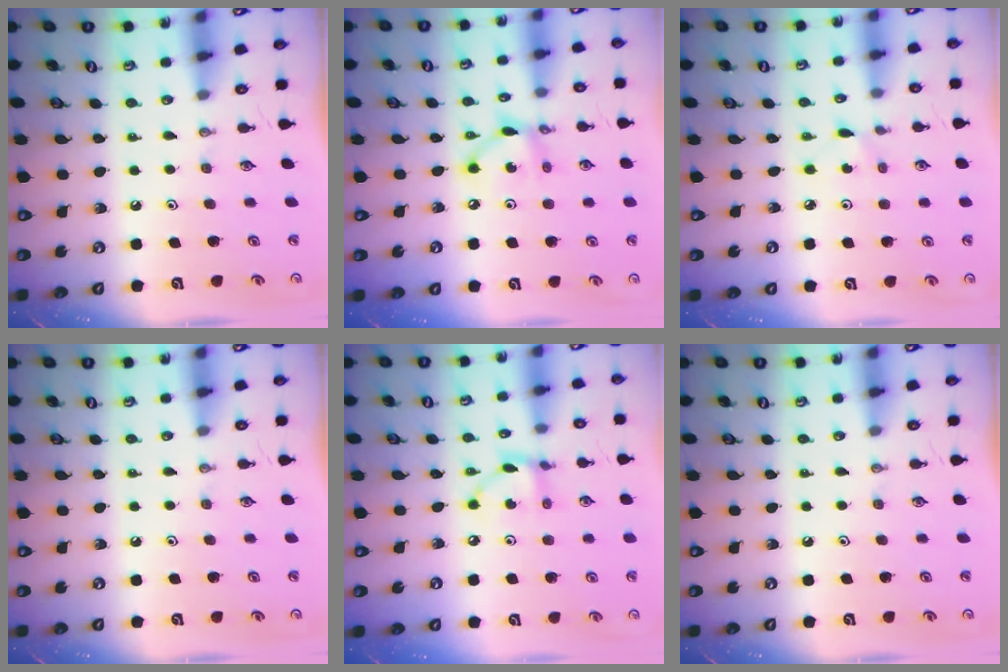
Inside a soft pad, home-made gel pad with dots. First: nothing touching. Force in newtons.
{"total": 7.9, "press": 7.9, "slide": 0.3}
{"total": 2.5, "press": 2.5, "slide": 0.3}
{"total": 0.0}
{"total": 5.9, "press": 5.9, "slide": 0.2}
{"total": 0.0}